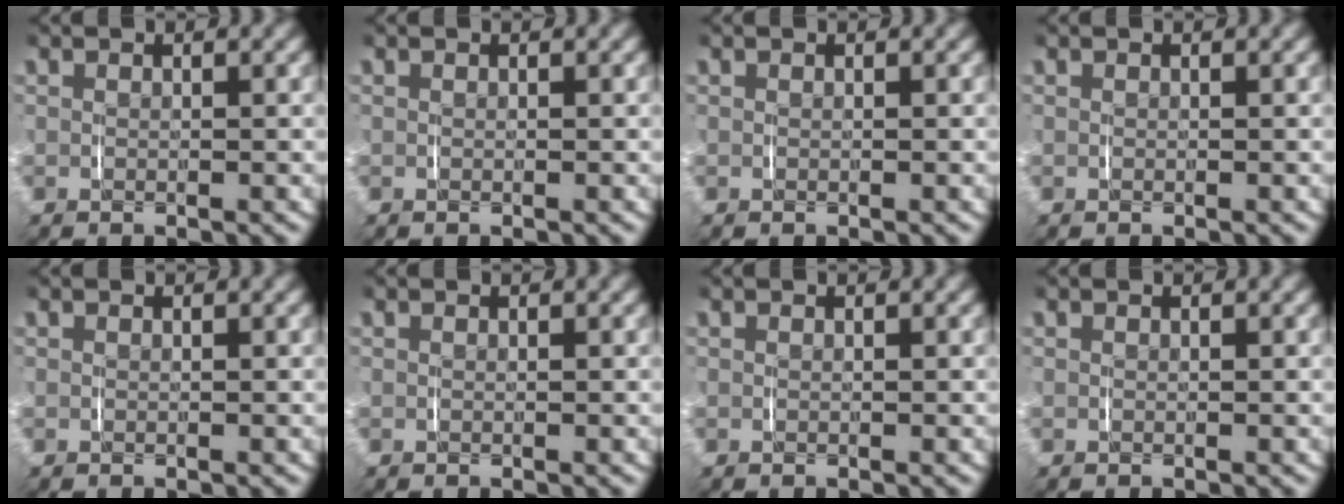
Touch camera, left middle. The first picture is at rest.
{"total": 0.0}
{"total": 0.0}
{"total": 0.0}
{"total": 0.0}
{"total": 0.0}
{"total": 0.0}
{"total": 0.0}